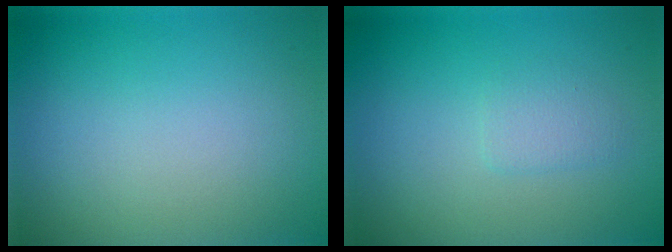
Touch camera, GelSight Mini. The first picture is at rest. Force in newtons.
{"total": 1.3, "press": 1.3, "slide": 0.1}